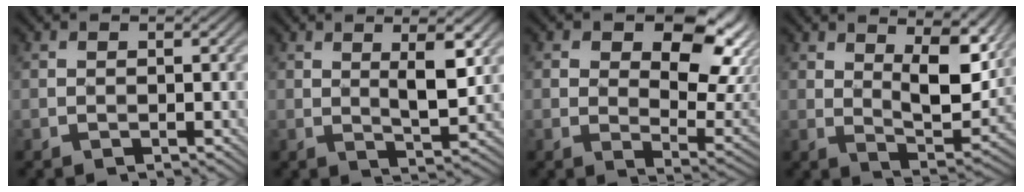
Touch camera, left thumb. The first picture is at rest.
{"total": 5.2, "force": [1.7, 1.3, 4.7], "torque": [-0.087, 0.000, 0.035]}
{"total": 12.9, "force": [4.7, 7.5, 9.4], "torque": [-0.138, -0.003, 0.065]}
{"total": 10.5, "force": [4.9, 4.4, 8.2], "torque": [-0.146, -0.009, 0.077]}